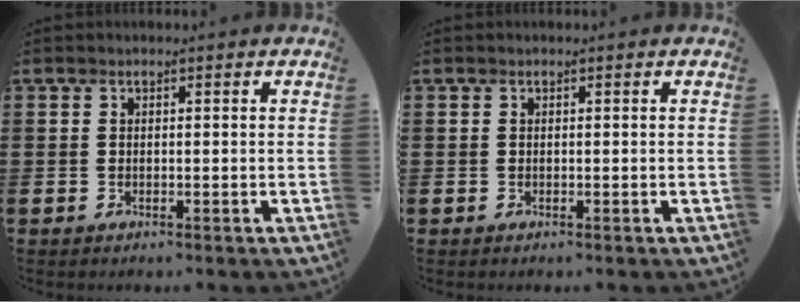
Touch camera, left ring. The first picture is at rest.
{"total": 0.0}